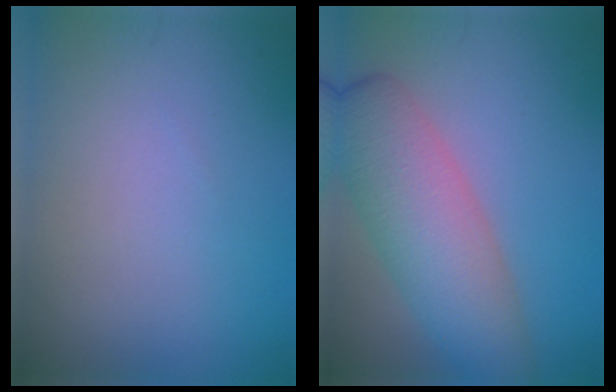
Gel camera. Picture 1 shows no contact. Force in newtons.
{"total": 7.6, "press": 7.6, "slide": 0.3}